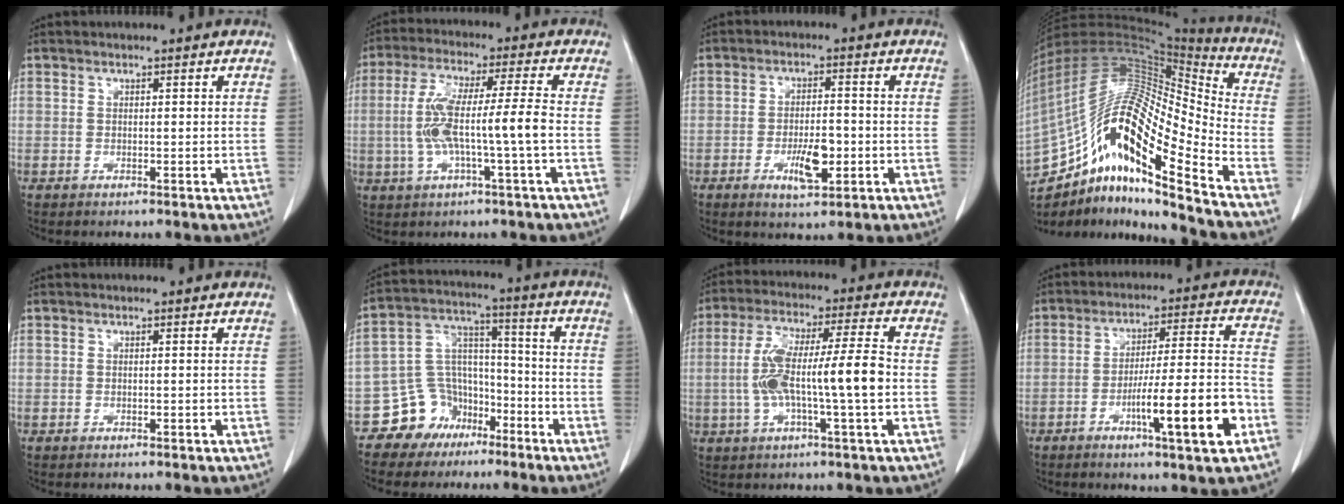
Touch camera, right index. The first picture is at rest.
{"total": 10.0, "force": [-1.3, 0.2, 9.9], "torque": [-0.202, 0.017, -0.025]}
{"total": 5.9, "force": [-1.9, 2.0, 5.3], "torque": [-0.095, -0.002, -0.024]}
{"total": 24.1, "force": [-13.8, 4.3, 19.3], "torque": [-0.382, 0.011, -0.246]}
{"total": 0.0}
{"total": 9.5, "force": [-6.1, 7.2, 1.4], "torque": [-0.026, 0.051, -0.101]}
{"total": 11.8, "force": [-1.4, 0.8, 11.6], "torque": [-0.226, 0.019, -0.026]}
{"total": 13.0, "force": [-5.4, 0.2, 11.9], "torque": [-0.192, 0.001, -0.080]}